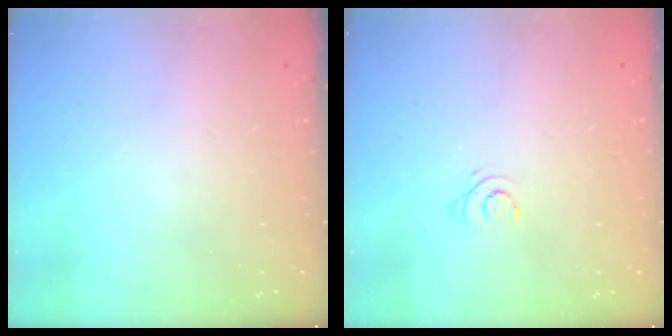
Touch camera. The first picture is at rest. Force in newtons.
{"total": 3.3, "press": 3.3, "slide": 0.4}